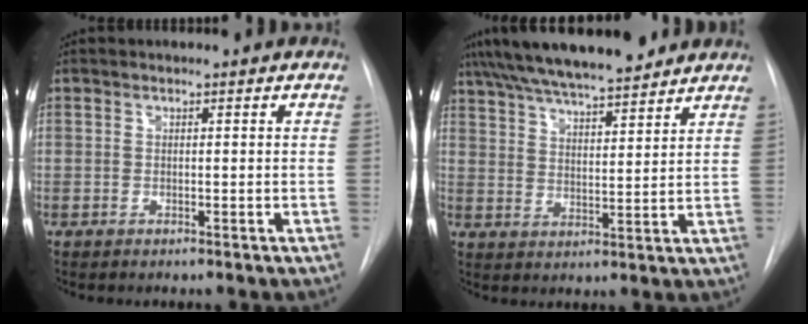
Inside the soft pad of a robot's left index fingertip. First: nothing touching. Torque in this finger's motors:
{"motor_torque": [0.39, -0.71, 1.05, 0.21]}